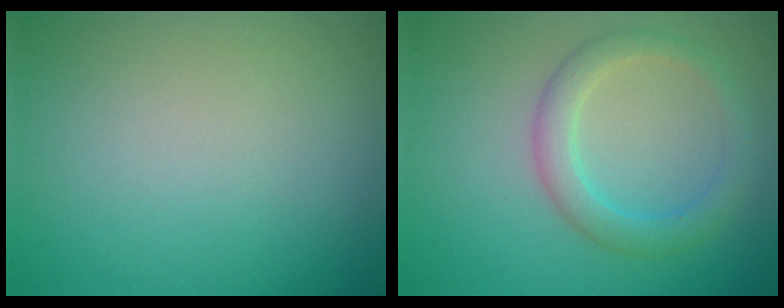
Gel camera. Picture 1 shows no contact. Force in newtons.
{"total": 2.9, "press": 2.9, "slide": 0.1}